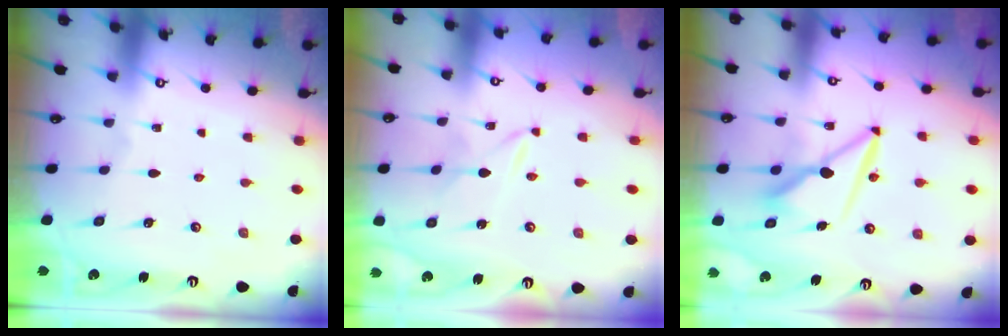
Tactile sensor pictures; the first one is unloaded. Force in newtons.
{"total": 2.0, "press": 2.0, "slide": 0.3}
{"total": 8.1, "press": 8.0, "slide": 1.2}